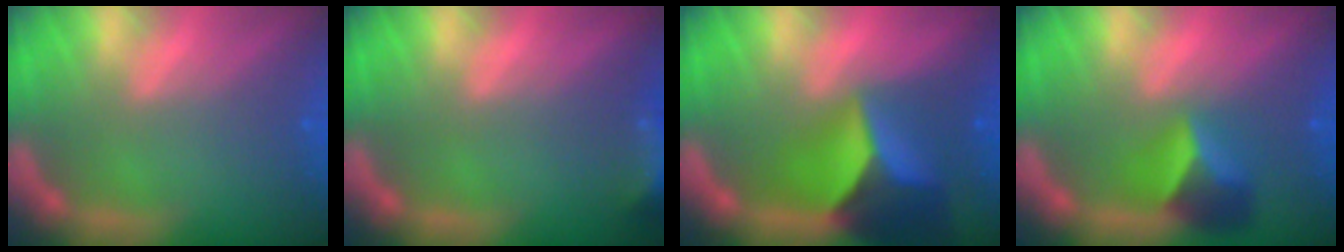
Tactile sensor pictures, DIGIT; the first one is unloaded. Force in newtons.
{"total": 5.5}
{"total": 9.5}
{"total": 4.4}